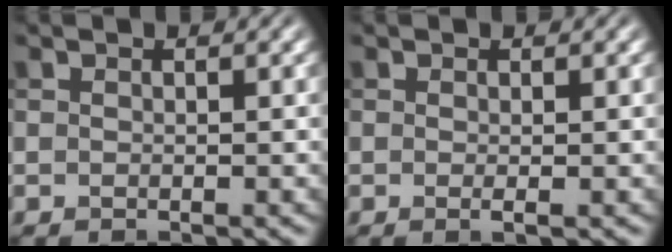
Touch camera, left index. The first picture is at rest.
{"total": 0.8, "force": [-0.1, 0.1, 0.8], "torque": [-0.013, -0.003, -0.002]}